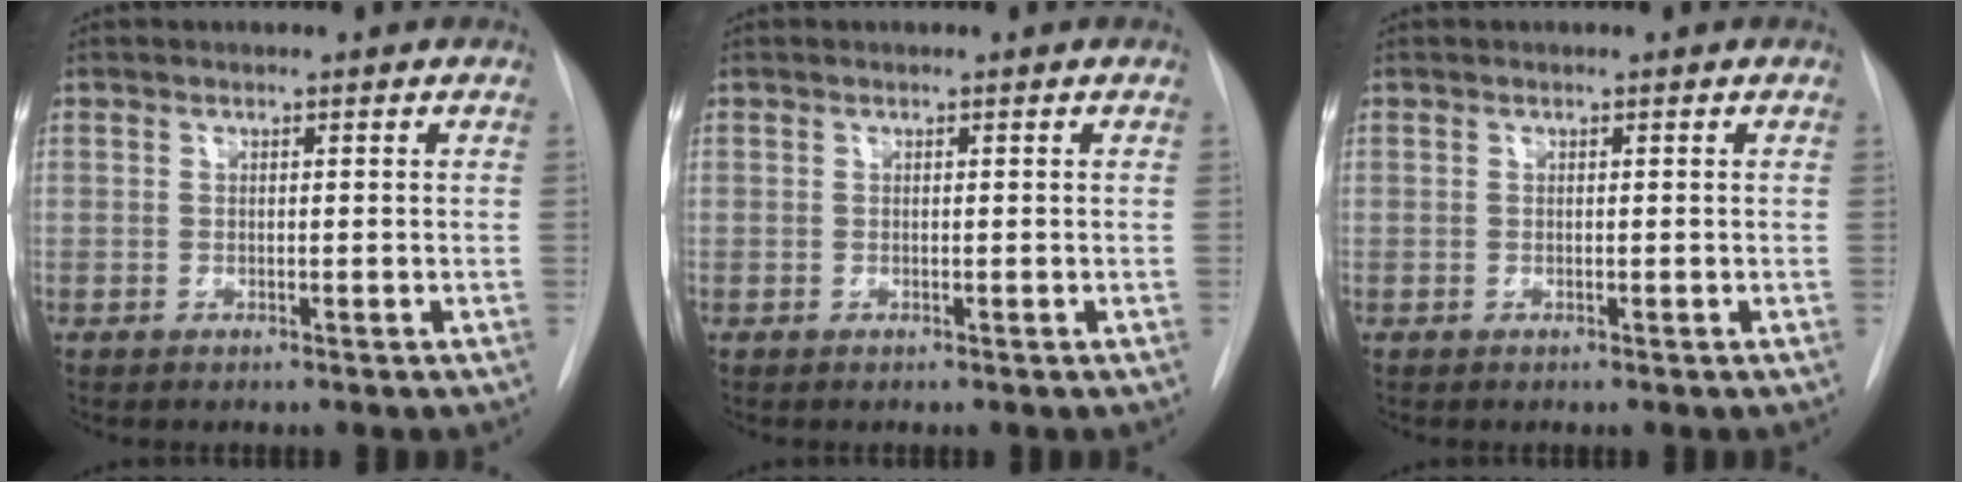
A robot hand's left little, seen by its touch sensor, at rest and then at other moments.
{"total": 0.0}
{"total": 0.0}